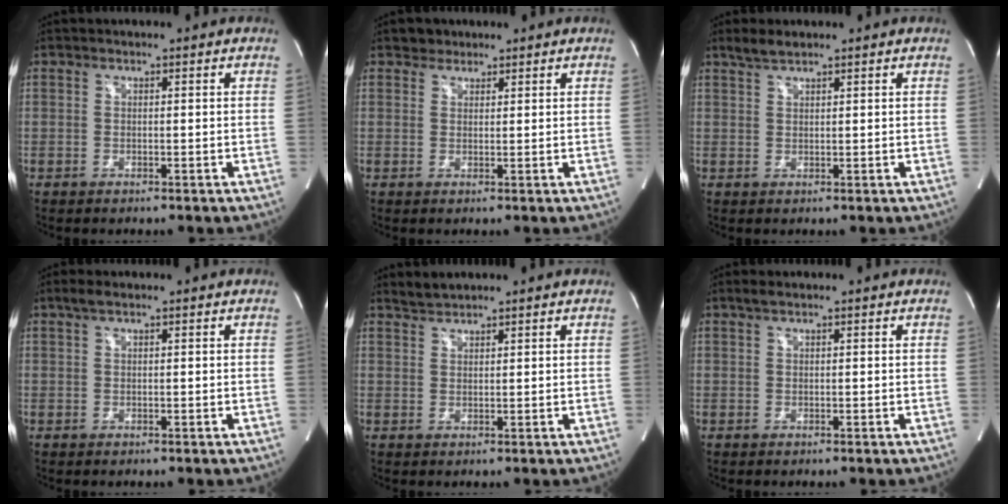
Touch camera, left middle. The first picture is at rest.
{"total": 1.9, "force": [1.4, 1.3, -0.2], "torque": [0.007, 0.005, 0.017]}
{"total": 2.2, "force": [1.9, 0.4, 1.0], "torque": [-0.027, 0.008, 0.041]}
{"total": 1.5, "force": [0.9, 0.3, 1.1], "torque": [-0.029, 0.014, 0.019]}
{"total": 1.8, "force": [1.7, 0.2, 0.1], "torque": [-0.008, 0.007, 0.039]}
{"total": 0.9, "force": [0.7, 0.1, 0.6], "torque": [-0.017, 0.010, 0.015]}